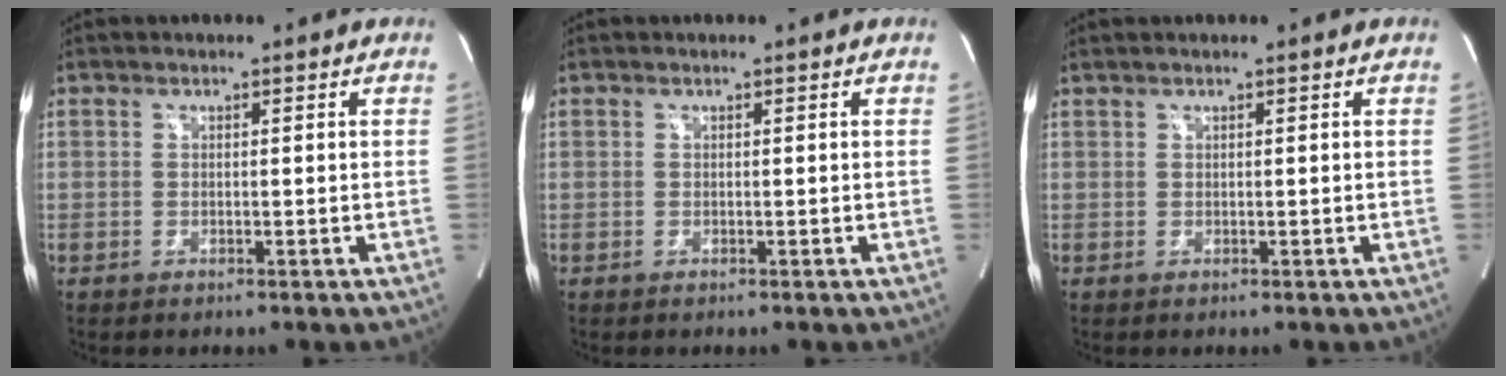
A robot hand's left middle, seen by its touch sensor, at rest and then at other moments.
{"total": 0.0}
{"total": 0.6, "force": [0.6, -0.1, 0.2], "torque": [-0.010, 0.011, 0.018]}